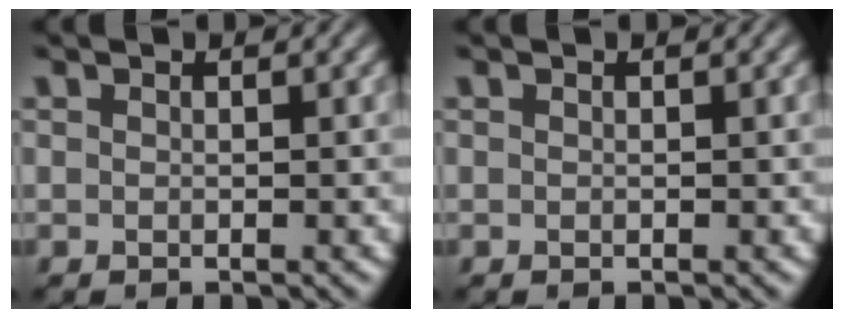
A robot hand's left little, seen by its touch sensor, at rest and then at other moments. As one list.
[{"total": 0.0}]